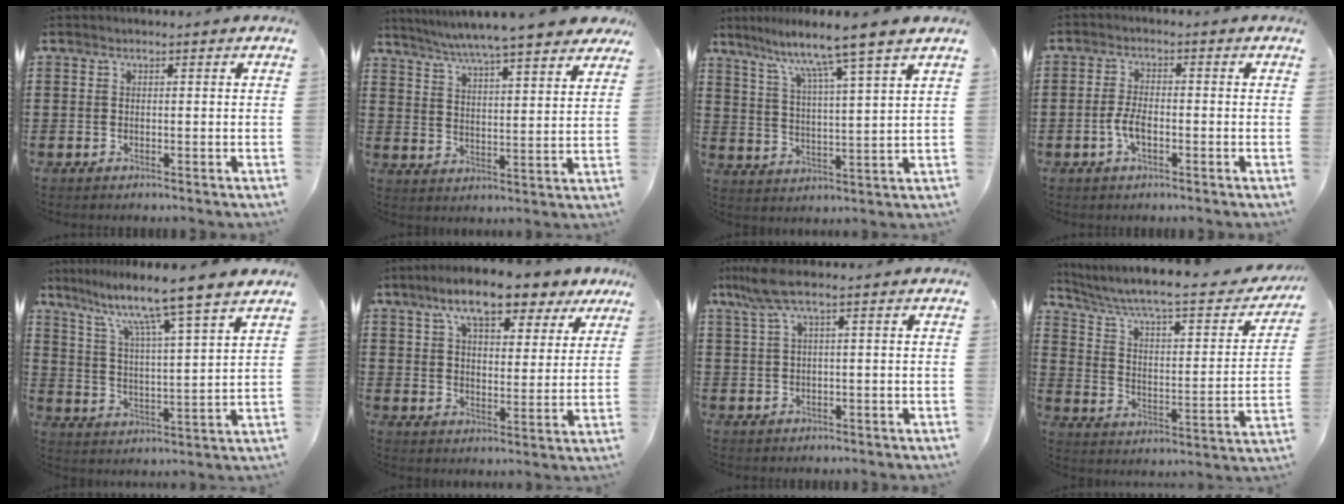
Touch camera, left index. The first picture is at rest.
{"total": 6.1, "force": [5.6, -0.5, 2.3], "torque": [-0.070, -0.033, 0.093]}
{"total": 7.8, "force": [6.4, -1.5, 4.3], "torque": [-0.098, -0.047, 0.099]}
{"total": 3.9, "force": [-1.2, 1.6, 3.3], "torque": [-0.087, -0.003, -0.030]}
{"total": 9.0, "force": [7.4, -1.3, 4.9], "torque": [-0.117, -0.059, 0.114]}
{"total": 10.1, "force": [7.6, 2.6, 6.1], "torque": [-0.118, -0.016, 0.132]}
{"total": 4.3, "force": [1.3, 0.4, 4.1], "torque": [-0.094, -0.007, 0.019]}
{"total": 6.2, "force": [4.7, 0.7, 4.0], "torque": [-0.099, -0.039, 0.070]}